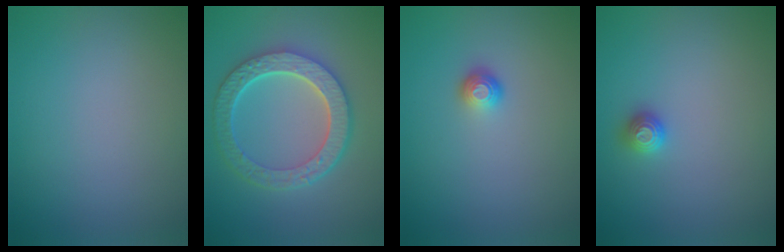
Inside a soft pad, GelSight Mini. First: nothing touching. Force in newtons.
{"total": 7.0, "press": 5.3, "slide": 4.5}
{"total": 1.2, "press": 1.0, "slide": 0.6}
{"total": 1.0, "press": 1.0, "slide": 0.3}